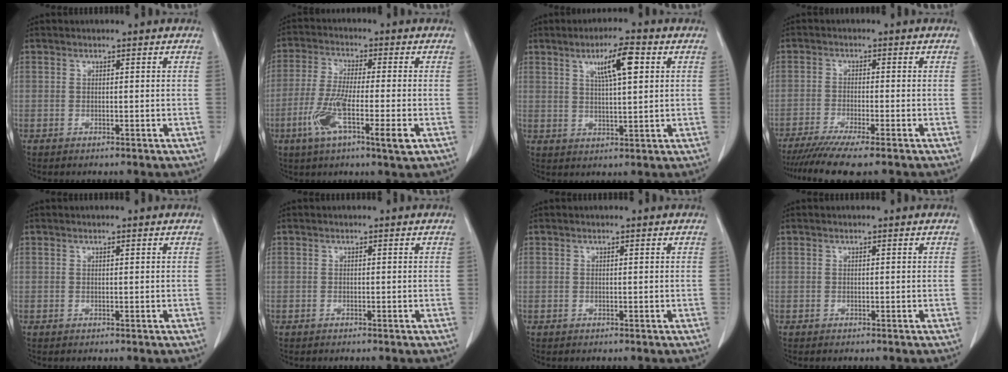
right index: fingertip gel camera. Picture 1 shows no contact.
{"total": 10.7, "force": [-3.9, 0.8, 9.9], "torque": [-0.188, -0.018, -0.073]}
{"total": 7.1, "force": [2.9, 0.9, 6.4], "torque": [-0.112, 0.006, 0.049]}
{"total": 8.5, "force": [-6.9, -0.5, 5.0], "torque": [-0.071, -0.019, -0.110]}
{"total": 0.0}
{"total": 0.0}
{"total": 0.0}
{"total": 0.0}